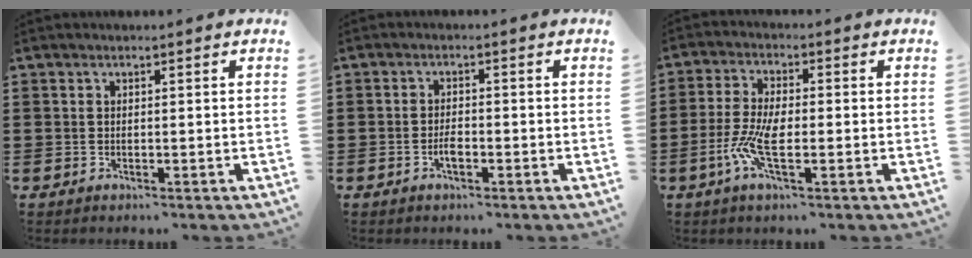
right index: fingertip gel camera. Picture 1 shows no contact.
{"total": 2.2, "force": [-1.1, 0.8, 1.8], "torque": [-0.034, 0.001, -0.019]}
{"total": 6.8, "force": [-1.9, 2.4, 6.1], "torque": [-0.143, -0.011, -0.042]}